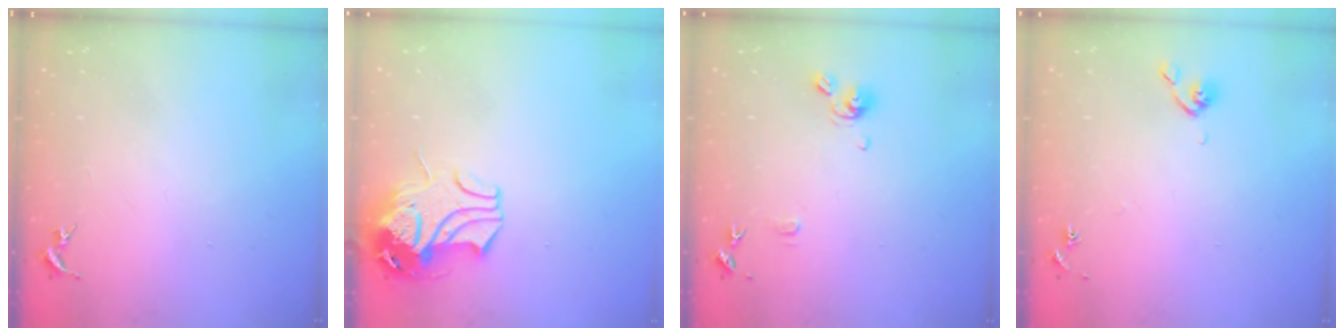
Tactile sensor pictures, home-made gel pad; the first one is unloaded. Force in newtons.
{"total": 11.7, "press": 11.5, "slide": 1.8}
{"total": 9.4, "press": 9.4, "slide": 0.9}
{"total": 5.9, "press": 5.8, "slide": 0.8}